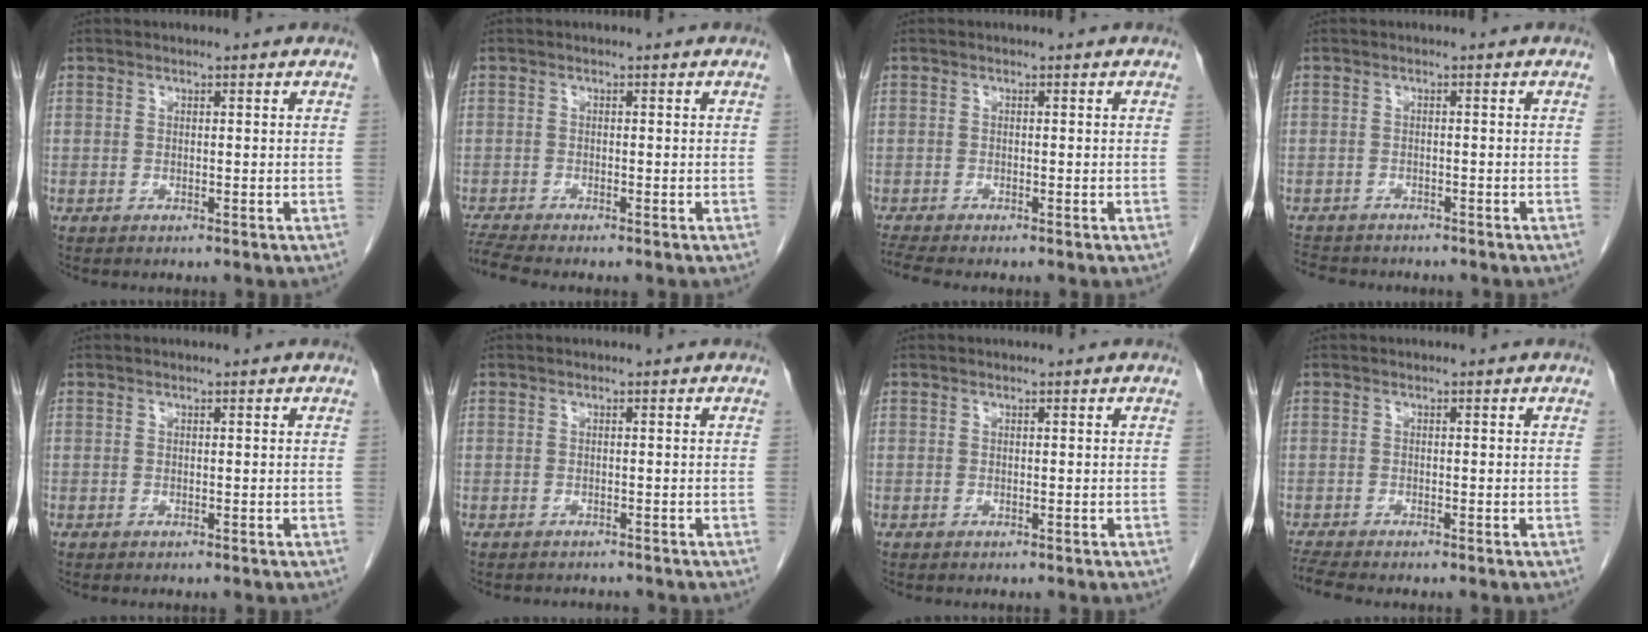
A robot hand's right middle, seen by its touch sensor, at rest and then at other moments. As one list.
[{"total": 2.6, "force": [-2.4, -0.9, 0.5], "torque": [-0.024, -0.016, -0.050]}, {"total": 1.9, "force": [-1.7, -0.5, 0.5], "torque": [-0.021, -0.010, -0.036]}, {"total": 6.0, "force": [-5.3, 2.3, 1.5], "torque": [-0.025, -0.004, -0.078]}, {"total": 0.0}, {"total": 2.3, "force": [-2.2, 0.7, 0.1], "torque": [-0.002, -0.004, -0.029]}, {"total": 0.0}, {"total": 2.2, "force": [-2.0, -0.5, 0.6], "torque": [-0.022, -0.012, -0.042]}]